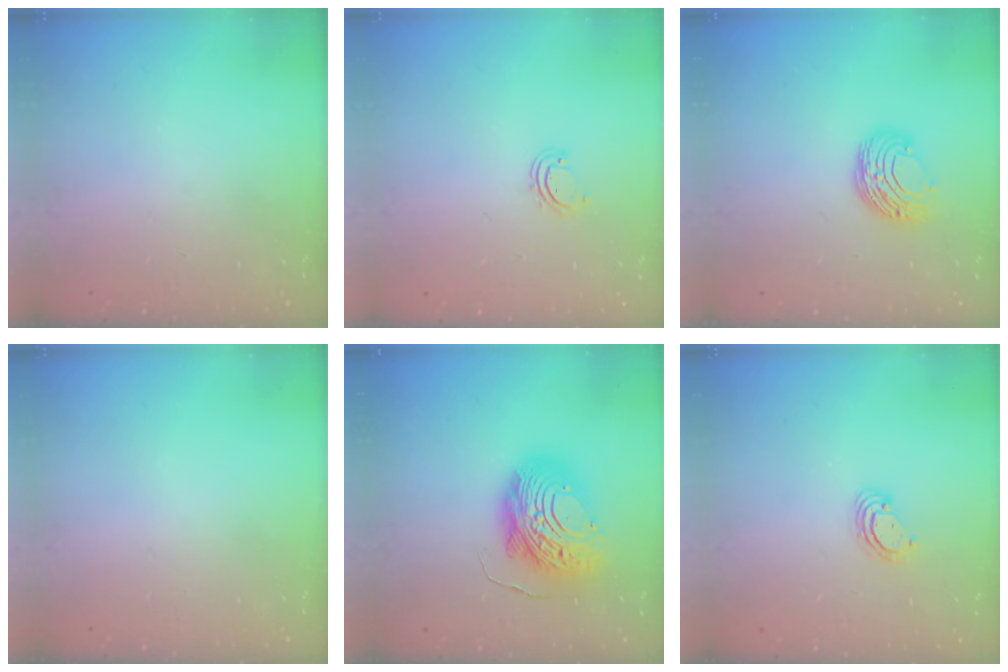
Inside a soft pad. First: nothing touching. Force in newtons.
{"total": 2.9, "press": 2.9, "slide": 0.3}
{"total": 9.5, "press": 9.5, "slide": 0.6}
{"total": 0.0}
{"total": 17.5, "press": 17.5, "slide": 1.5}
{"total": 3.5, "press": 3.5, "slide": 0.2}